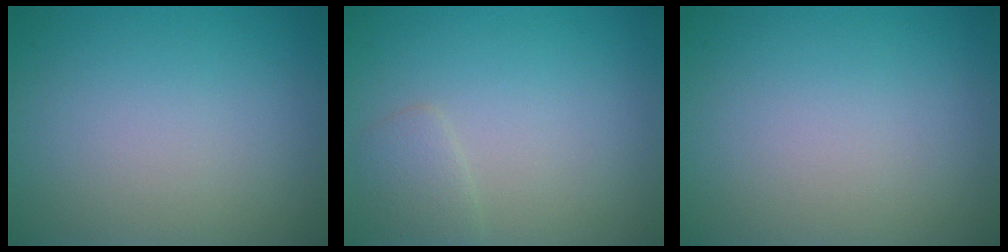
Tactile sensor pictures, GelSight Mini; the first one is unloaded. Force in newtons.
{"total": 1.4, "press": 1.4, "slide": 0.1}
{"total": 0.0}